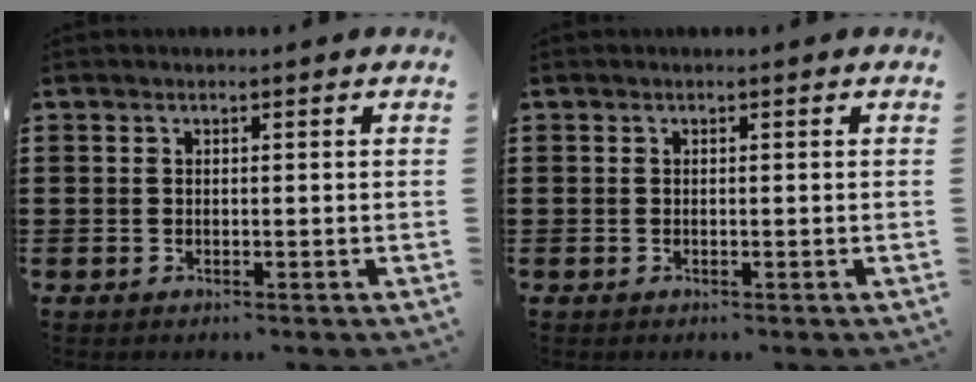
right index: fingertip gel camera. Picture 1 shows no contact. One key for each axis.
{"total": 0.0}